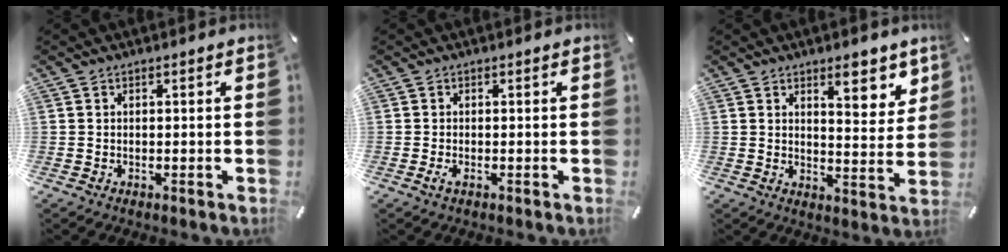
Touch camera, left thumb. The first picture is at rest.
{"total": 1.0, "force": [-0.2, 0.1, 1.0], "torque": [-0.018, -0.003, -0.001]}
{"total": 8.4, "force": [5.7, 3.1, 5.3], "torque": [-0.046, -0.045, 0.088]}